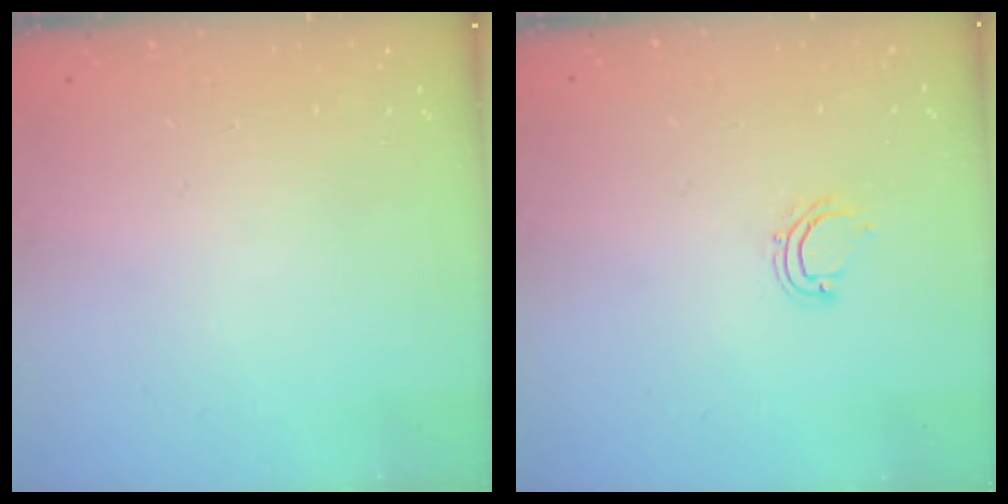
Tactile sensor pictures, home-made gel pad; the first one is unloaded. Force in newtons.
{"total": 4.8, "press": 4.7, "slide": 0.7}